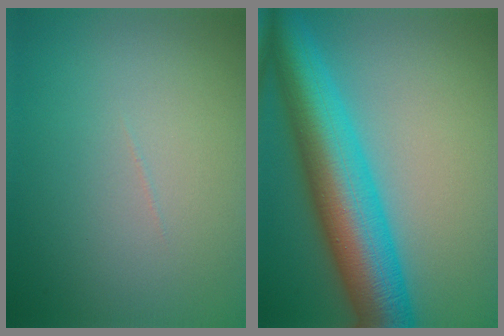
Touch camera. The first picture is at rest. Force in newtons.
{"total": 11.0, "press": 11.0, "slide": 0.3}